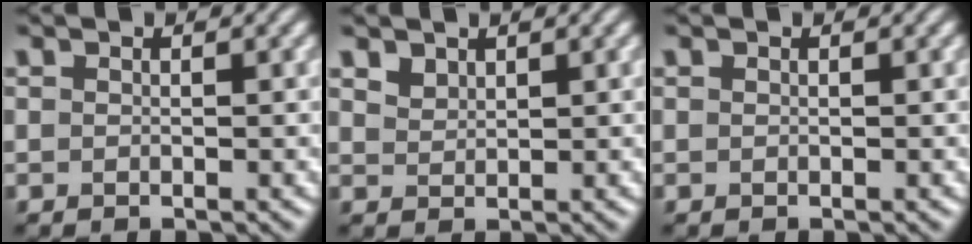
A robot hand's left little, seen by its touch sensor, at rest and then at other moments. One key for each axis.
{"total": 1.4, "fx": 1.2, "fy": 0.7, "fz": 0.3, "tx": -0.011, "ty": -0.003, "tz": 0.025}
{"total": 0.0}